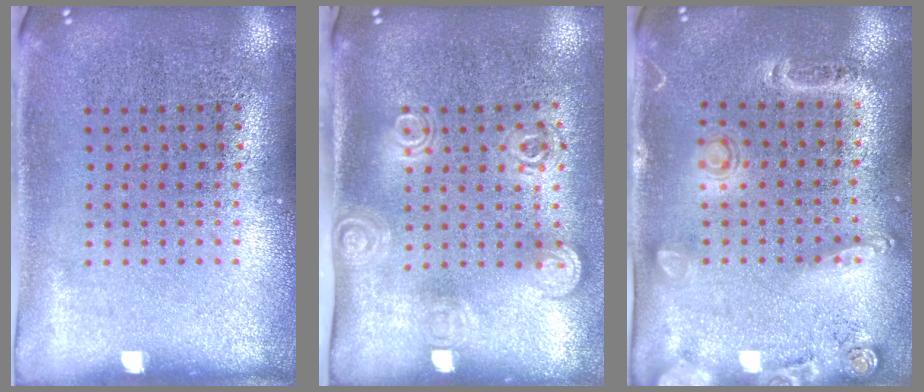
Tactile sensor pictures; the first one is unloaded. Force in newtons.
{"total": 1.8, "press": 1.3, "slide": 1.2}
{"total": 1.5, "press": 1.3, "slide": 0.8}